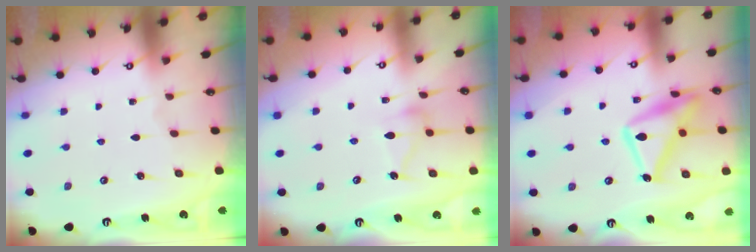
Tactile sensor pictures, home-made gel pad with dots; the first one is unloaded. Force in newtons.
{"total": 10.6, "press": 10.6, "slide": 0.6}
{"total": 17.2, "press": 17.2, "slide": 1.1}